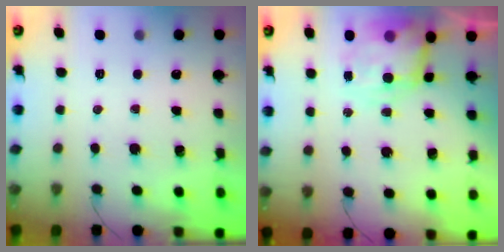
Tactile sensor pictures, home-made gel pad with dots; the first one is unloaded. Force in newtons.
{"total": 7.5, "press": 7.3, "slide": 1.8}